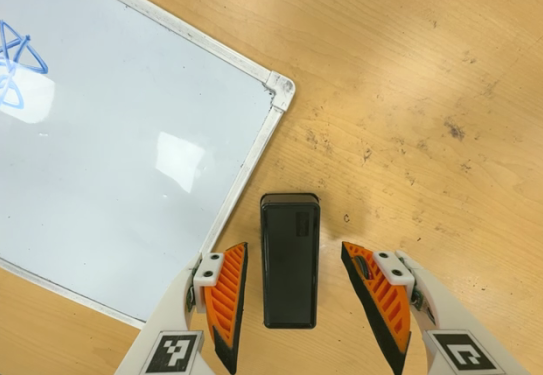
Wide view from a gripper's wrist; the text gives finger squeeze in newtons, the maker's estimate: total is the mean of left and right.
{"total": 0.0}